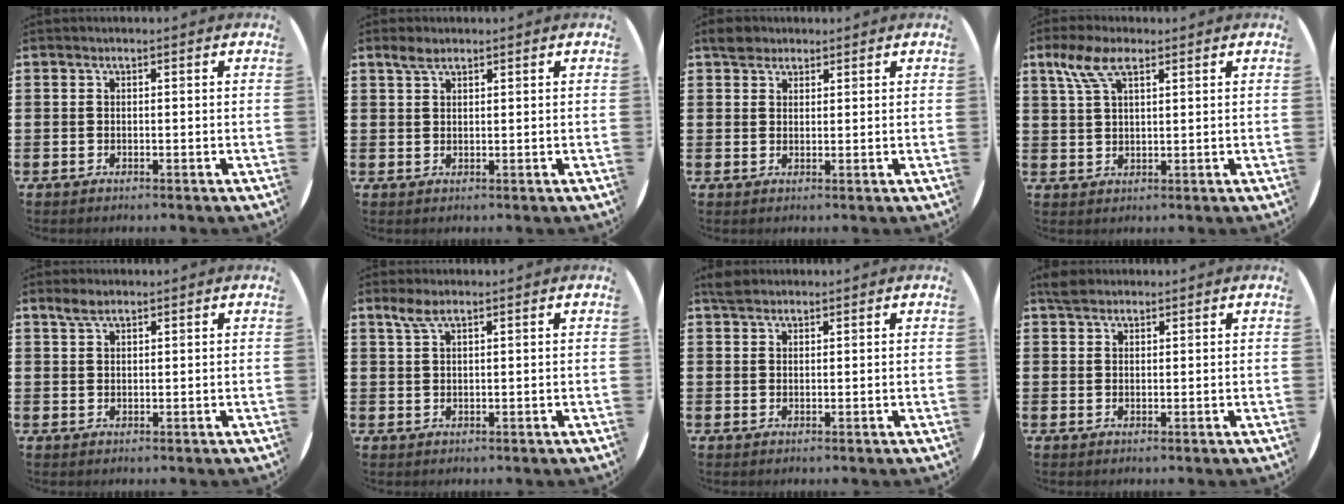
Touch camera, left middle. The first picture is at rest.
{"total": 2.3, "force": [1.7, 0.9, 1.1], "torque": [-0.017, 0.003, 0.030]}
{"total": 2.5, "force": [2.2, 1.2, 0.2], "torque": [0.008, 0.002, 0.039]}
{"total": 5.9, "force": [3.4, 2.4, 4.3], "torque": [-0.093, 0.010, 0.060]}
{"total": 2.4, "force": [1.8, 0.9, 1.2], "torque": [-0.026, 0.006, 0.033]}
{"total": 2.4, "force": [1.7, 0.6, 1.7], "torque": [-0.035, 0.006, 0.030]}
{"total": 1.8, "force": [1.6, 0.7, 0.4], "torque": [-0.004, 0.002, 0.029]}
{"total": 2.1, "force": [1.8, 0.8, 0.5], "torque": [-0.005, 0.004, 0.034]}